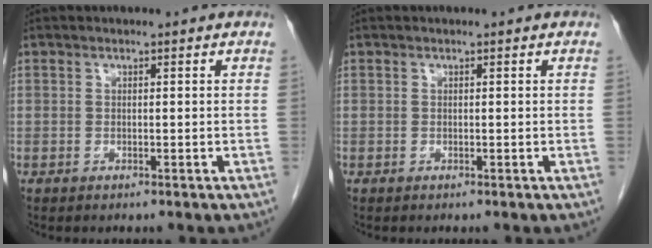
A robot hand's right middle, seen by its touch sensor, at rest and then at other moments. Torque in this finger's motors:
{"motor_torque": [0.00, 0.00, 0.00, -0.01]}